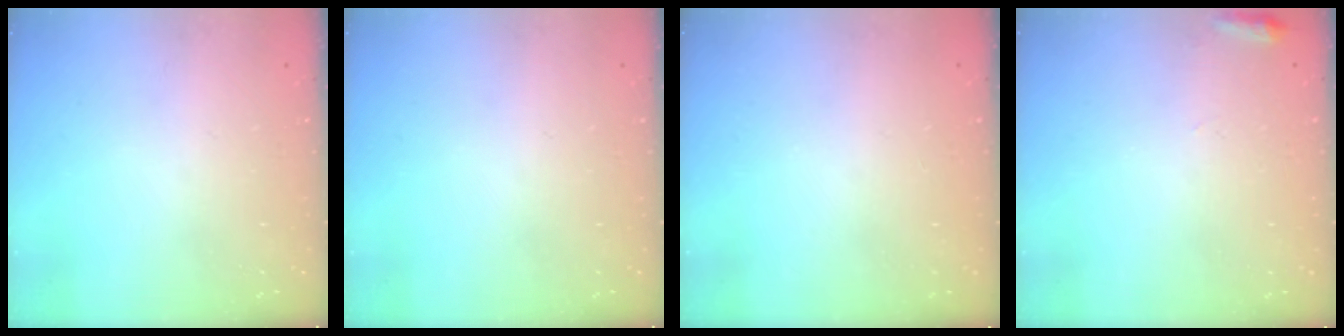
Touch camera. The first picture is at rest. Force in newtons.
{"total": 0.0}
{"total": 0.0}
{"total": 5.7, "press": 5.7, "slide": 1.0}